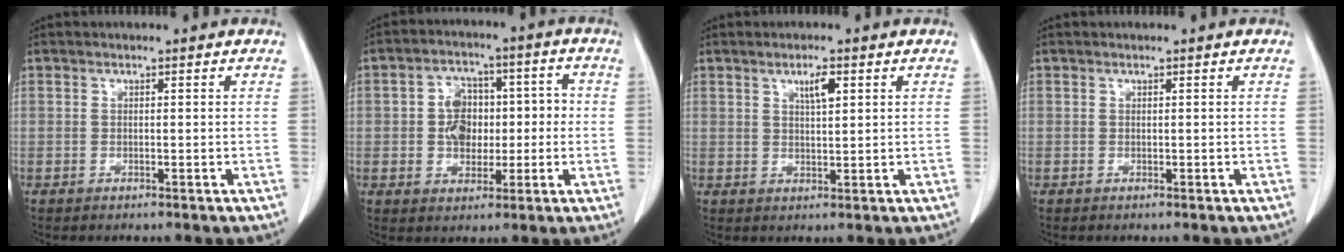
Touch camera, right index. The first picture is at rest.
{"total": 7.6, "force": [-0.4, 6.0, 4.7], "torque": [-0.077, 0.035, 0.000]}
{"total": 3.0, "force": [1.5, 0.6, 2.6], "torque": [-0.046, -0.001, 0.025]}
{"total": 0.0}